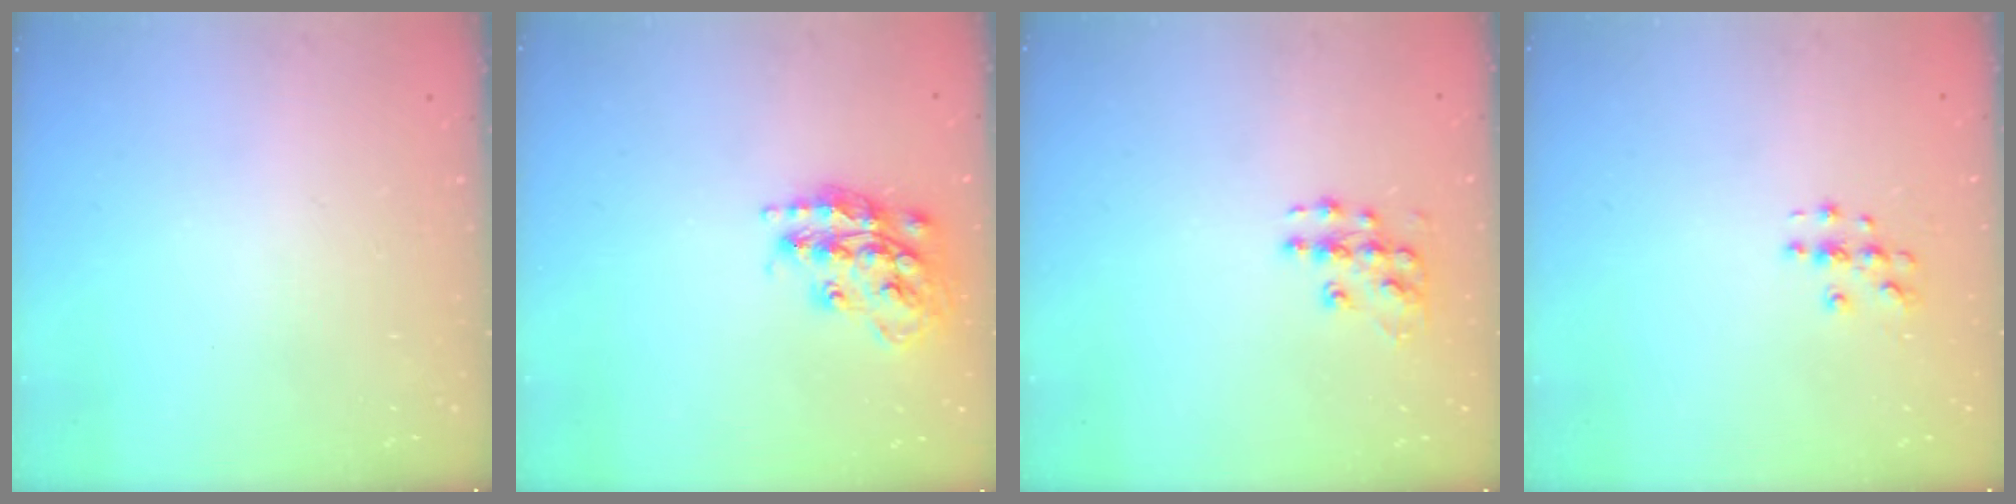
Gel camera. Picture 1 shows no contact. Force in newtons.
{"total": 17.1, "press": 17.1, "slide": 1.0}
{"total": 8.9, "press": 8.8, "slide": 0.6}
{"total": 3.9, "press": 3.9, "slide": 0.5}